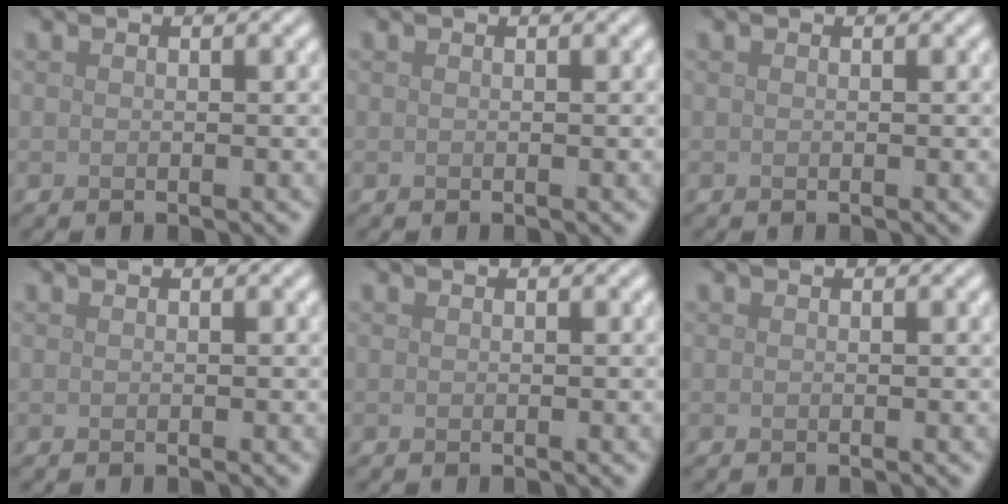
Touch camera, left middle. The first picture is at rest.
{"total": 0.0}
{"total": 0.0}
{"total": 0.0}
{"total": 0.0}
{"total": 0.0}